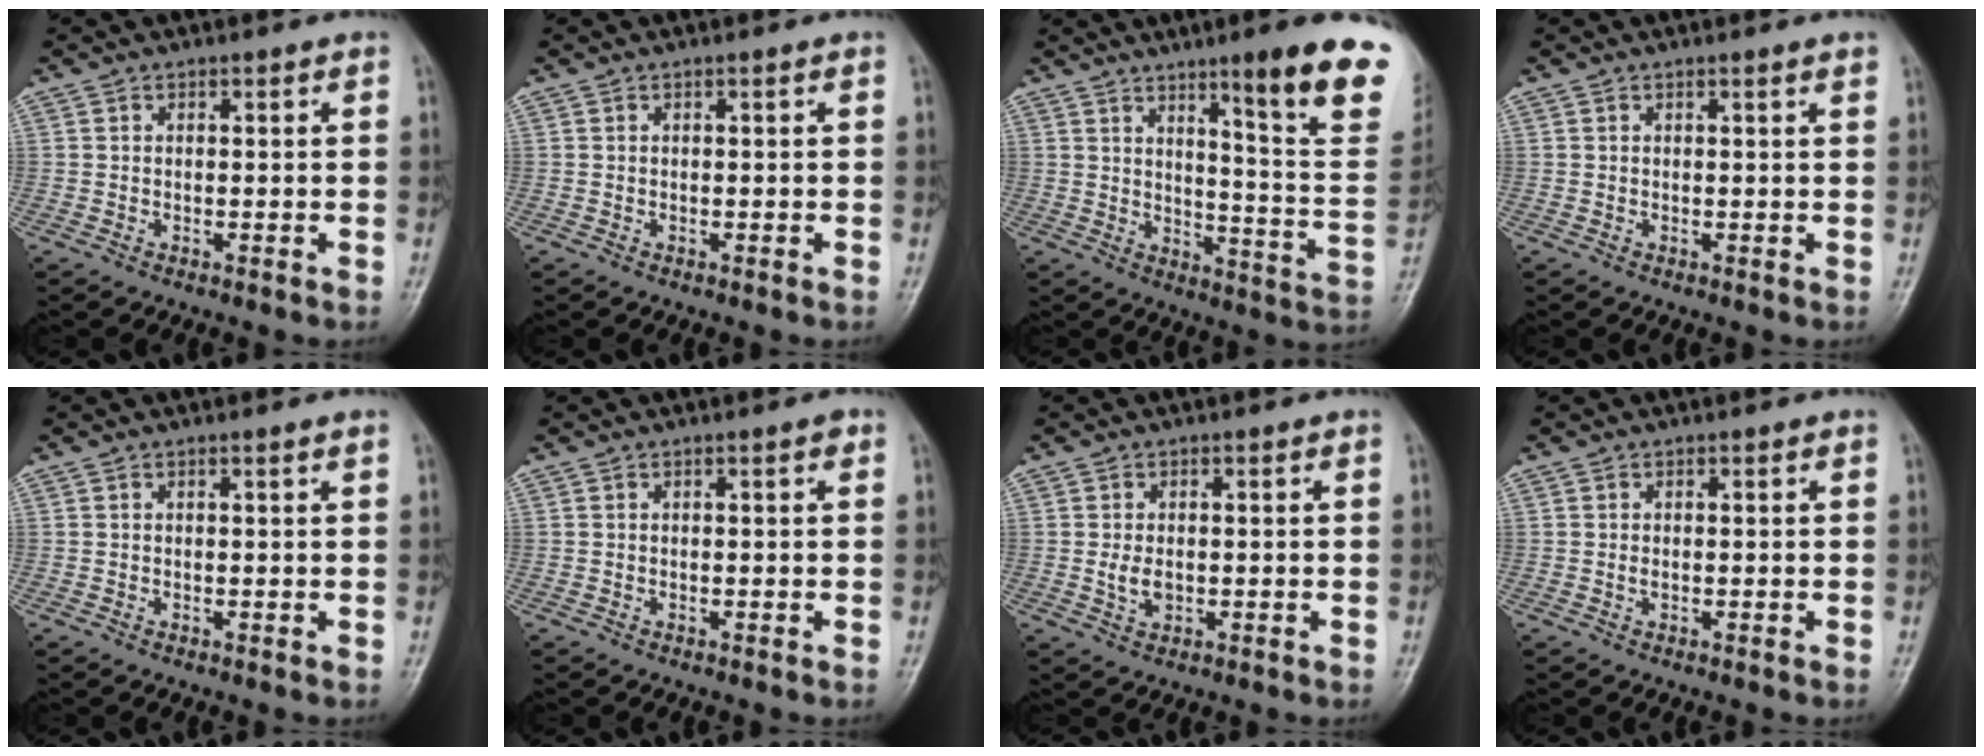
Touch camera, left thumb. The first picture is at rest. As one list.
[{"total": 0.0}, {"total": 19.5, "force": [11.0, 1.9, 15.9], "torque": [-0.179, -0.066, 0.151]}, {"total": 1.0, "force": [0.8, 0.0, 0.7], "torque": [-0.007, -0.001, 0.009]}, {"total": 0.6, "force": [0.4, -0.1, 0.4], "torque": [-0.015, -0.003, 0.009]}, {"total": 0.7, "force": [0.4, 0.2, 0.6], "torque": [-0.009, 0.001, 0.001]}, {"total": 3.0, "force": [-0.1, 2.0, 2.2], "torque": [-0.038, -0.004, 0.000]}, {"total": 0.6, "force": [0.0, 0.4, 0.4], "torque": [-0.008, -0.001, -0.001]}]